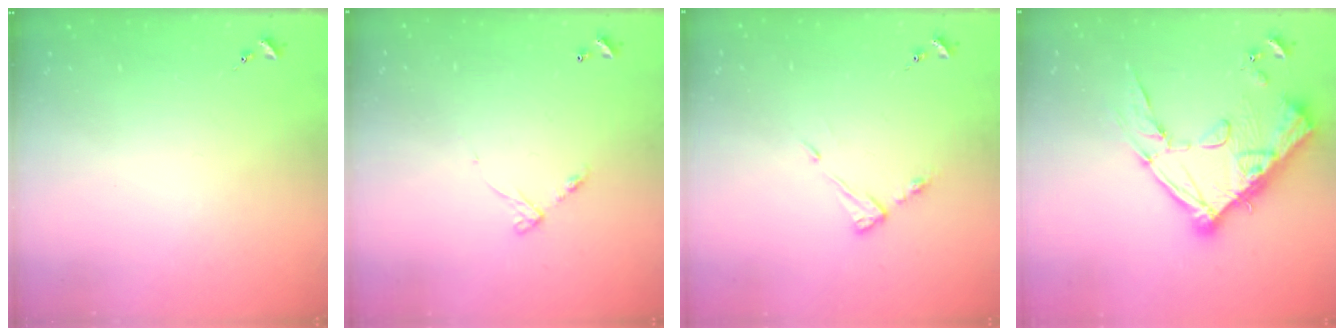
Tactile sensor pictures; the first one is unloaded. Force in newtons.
{"total": 6.2, "press": 6.2, "slide": 0.4}
{"total": 5.6, "press": 5.6, "slide": 0.3}
{"total": 20.7, "press": 20.6, "slide": 2.2}